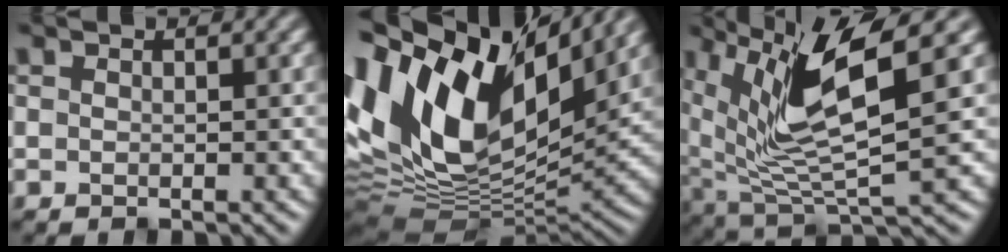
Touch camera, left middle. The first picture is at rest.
{"total": 17.7, "force": [6.8, 9.9, 13.0], "torque": [-0.289, 0.034, 0.107]}
{"total": 10.7, "force": [4.6, 3.0, 9.2], "torque": [-0.199, 0.005, 0.092]}